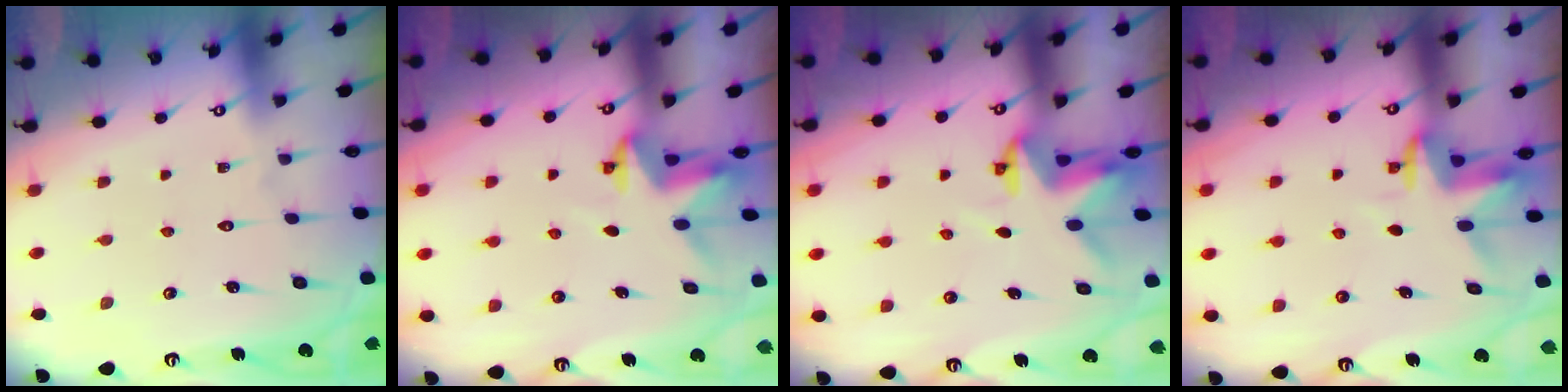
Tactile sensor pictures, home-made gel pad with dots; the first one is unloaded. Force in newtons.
{"total": 3.3, "press": 3.3, "slide": 0.2}
{"total": 3.4, "press": 3.4, "slide": 0.1}
{"total": 3.6, "press": 3.6, "slide": 0.2}